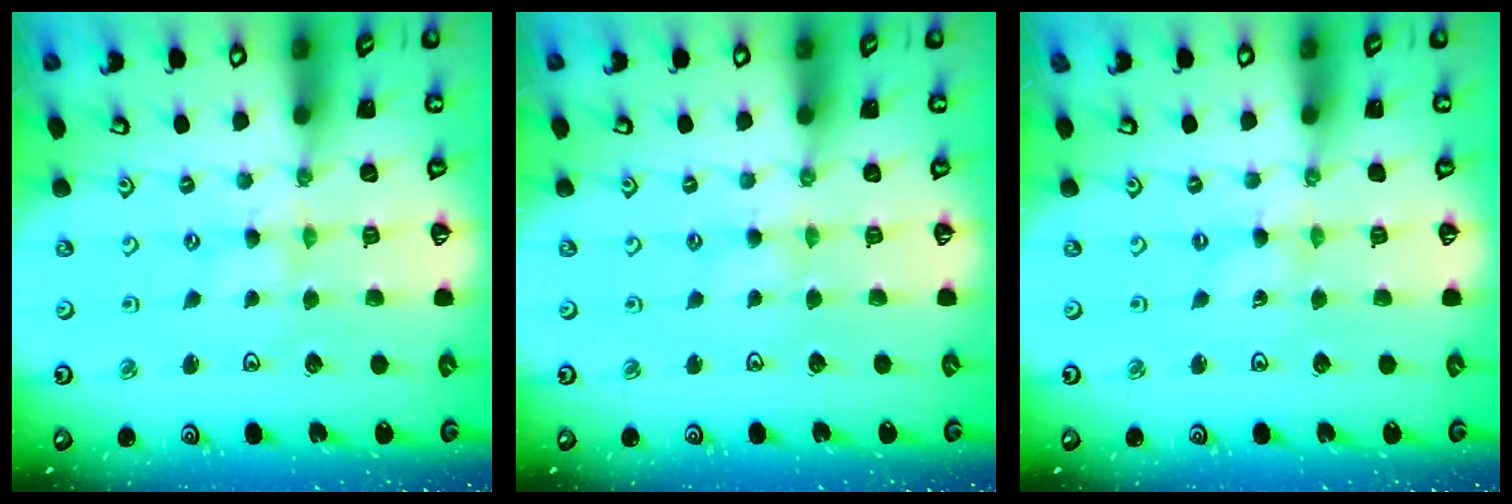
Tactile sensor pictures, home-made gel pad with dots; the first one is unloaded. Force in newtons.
{"total": 2.5, "press": 2.4, "slide": 0.4}
{"total": 0.0}